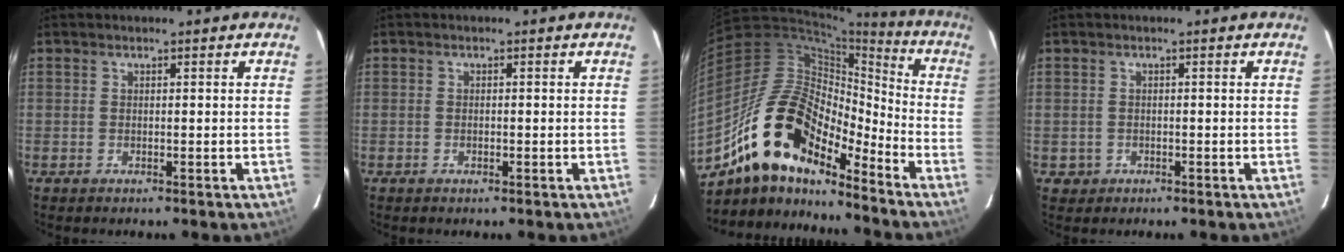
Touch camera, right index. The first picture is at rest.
{"total": 0.7, "force": [-0.3, 0.6, 0.3], "torque": [-0.002, 0.000, -0.004]}
{"total": 19.4, "force": [-14.2, 7.6, 10.8], "torque": [-0.192, -0.001, -0.273]}
{"total": 2.1, "force": [-0.6, 2.0, 0.1], "torque": [-0.004, 0.002, -0.004]}